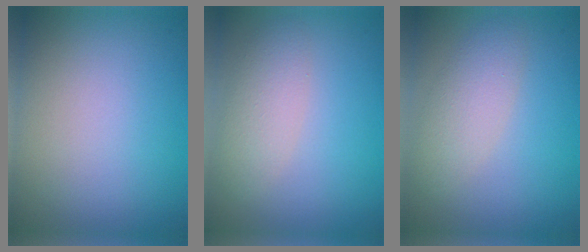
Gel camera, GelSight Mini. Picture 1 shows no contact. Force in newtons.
{"total": 3.0, "press": 3.0, "slide": 0.1}
{"total": 3.1, "press": 3.1, "slide": 0.2}